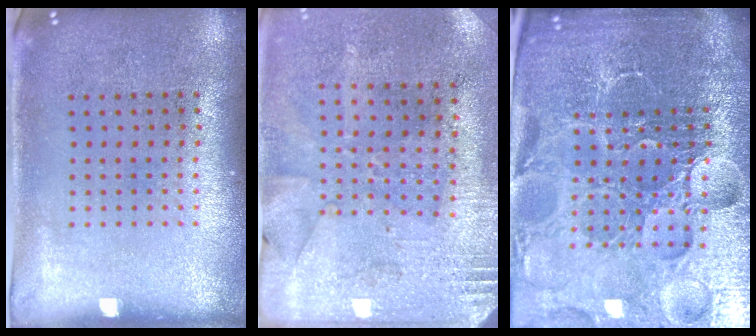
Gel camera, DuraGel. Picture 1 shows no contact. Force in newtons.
{"total": 2.8, "press": 2.2, "slide": 1.7}
{"total": 6.8, "press": 6.0, "slide": 3.2}